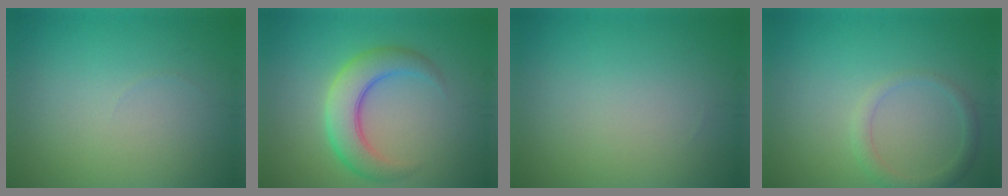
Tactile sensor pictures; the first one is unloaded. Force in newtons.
{"total": 5.3, "press": 5.3, "slide": 0.1}
{"total": 0.0}
{"total": 1.9, "press": 1.9, "slide": 0.1}